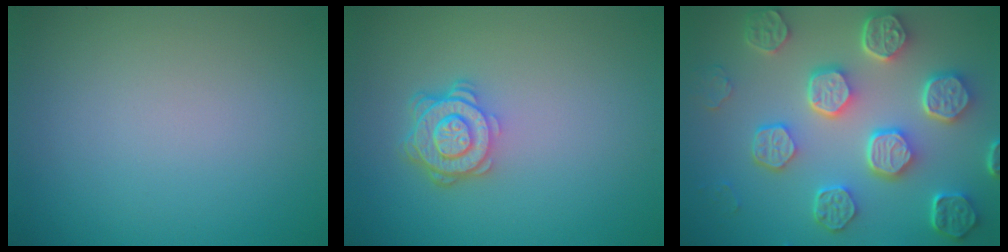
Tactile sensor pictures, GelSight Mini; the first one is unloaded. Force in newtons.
{"total": 4.1, "press": 3.1, "slide": 2.6}
{"total": 8.1, "press": 6.1, "slide": 5.4}